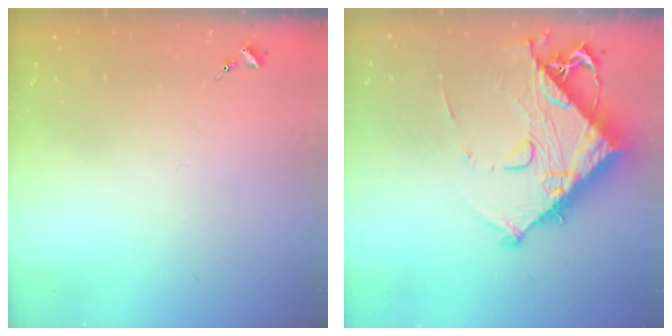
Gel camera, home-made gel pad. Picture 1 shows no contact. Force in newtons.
{"total": 14.7, "press": 14.6, "slide": 1.5}